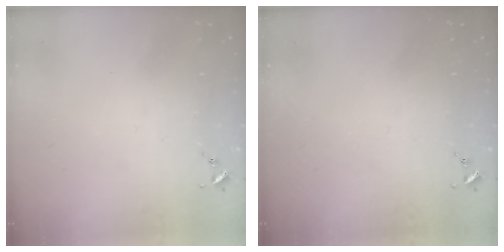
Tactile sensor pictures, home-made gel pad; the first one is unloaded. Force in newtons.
{"total": 0.0}